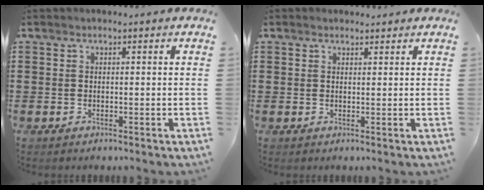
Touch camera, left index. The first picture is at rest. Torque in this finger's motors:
{"motor_torque": [2.14, 0.00, 0.23, 0.03]}